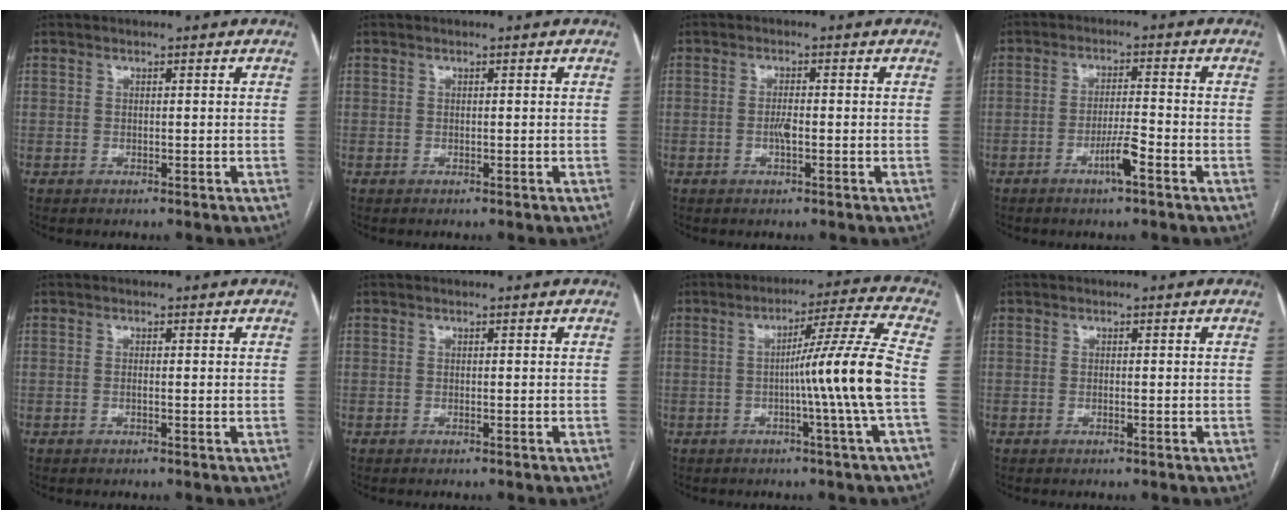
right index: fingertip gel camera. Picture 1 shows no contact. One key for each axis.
{"total": 0.0}
{"total": 1.9, "fx": -0.5, "fy": 0.4, "fz": 1.8, "tx": -0.036, "ty": 0.000, "tz": -0.009}
{"total": 4.5, "fx": -2.4, "fy": 0.1, "fz": 3.8, "tx": -0.070, "ty": -0.004, "tz": -0.045}
{"total": 0.7, "fx": -0.1, "fy": 0.0, "fz": 0.7, "tx": -0.014, "ty": -0.001, "tz": -0.001}
{"total": 0.0}
{"total": 11.1, "fx": -1.9, "fy": -3.0, "fz": 10.5, "tx": -0.160, "ty": -0.001, "tz": -0.030}
{"total": 0.0}